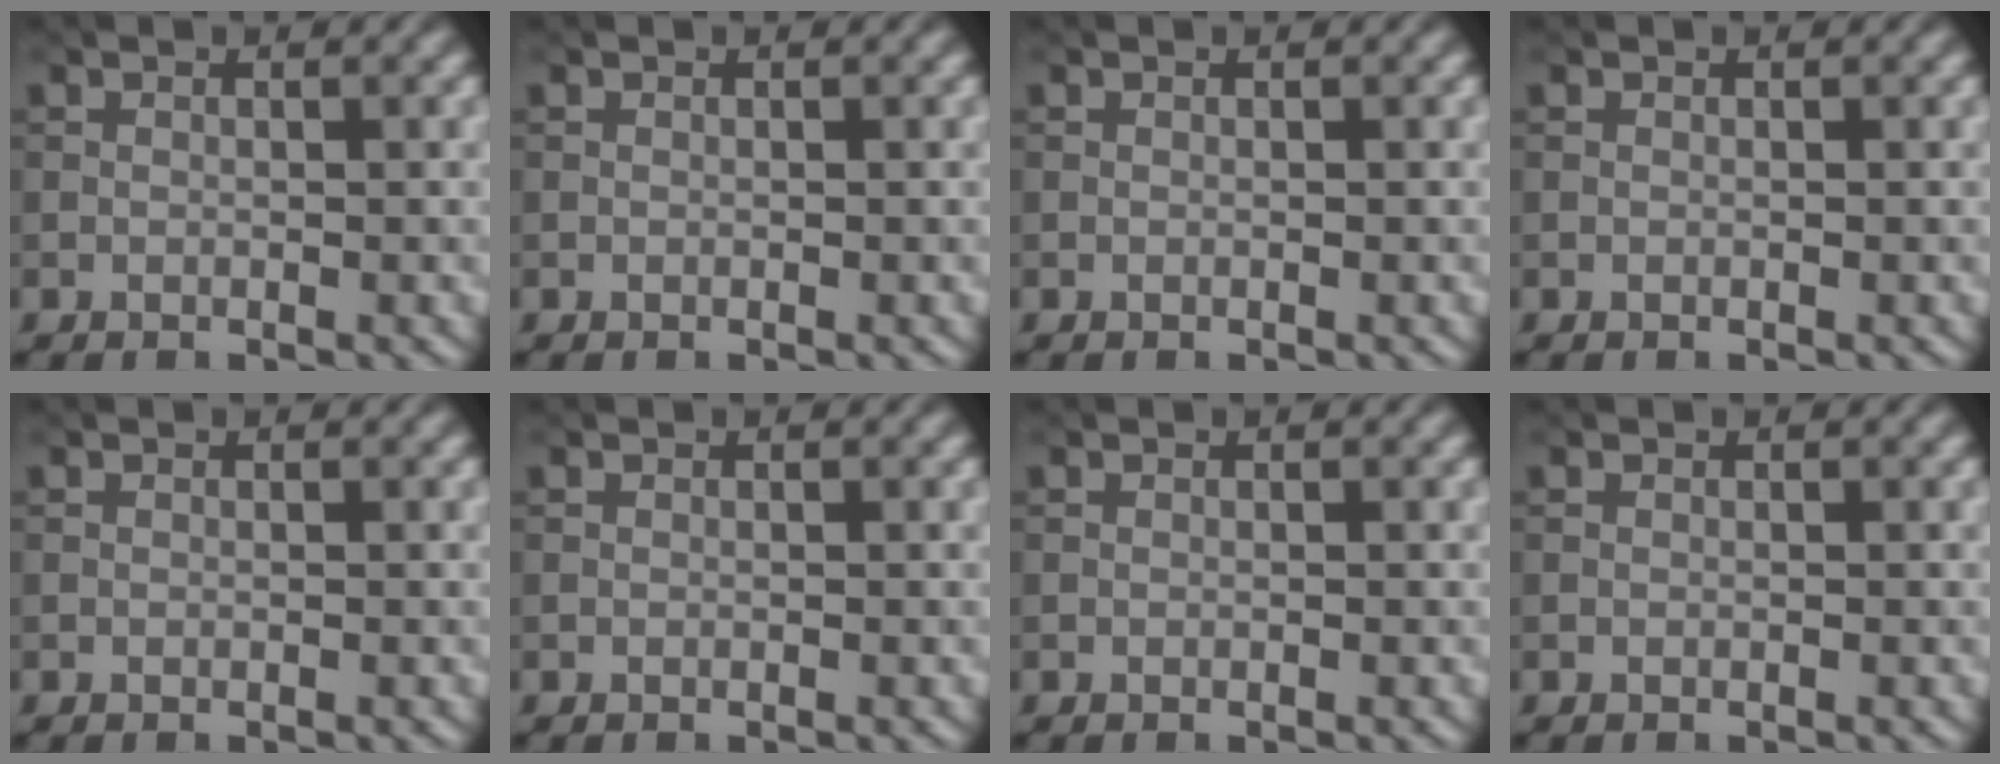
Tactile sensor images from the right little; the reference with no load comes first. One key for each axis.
{"total": 0.0}
{"total": 0.0}
{"total": 0.0}
{"total": 0.0}
{"total": 0.0}
{"total": 0.0}
{"total": 0.0}